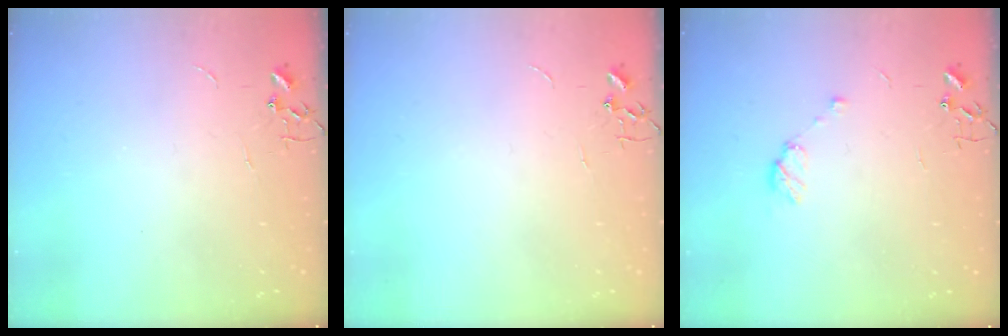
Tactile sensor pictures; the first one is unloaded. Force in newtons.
{"total": 0.0}
{"total": 6.8, "press": 6.8, "slide": 0.9}